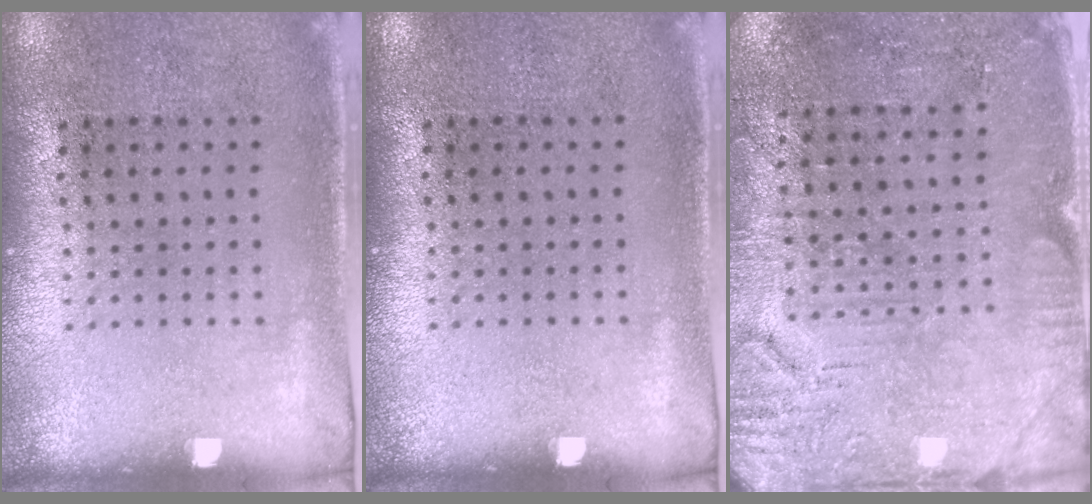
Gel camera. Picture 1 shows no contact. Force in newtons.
{"total": 0.0}
{"total": 3.0, "press": 2.9, "slide": 0.6}